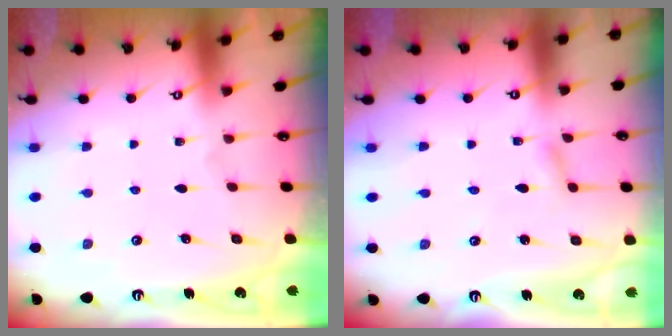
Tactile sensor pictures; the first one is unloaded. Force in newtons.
{"total": 1.7, "press": 1.7, "slide": 0.2}